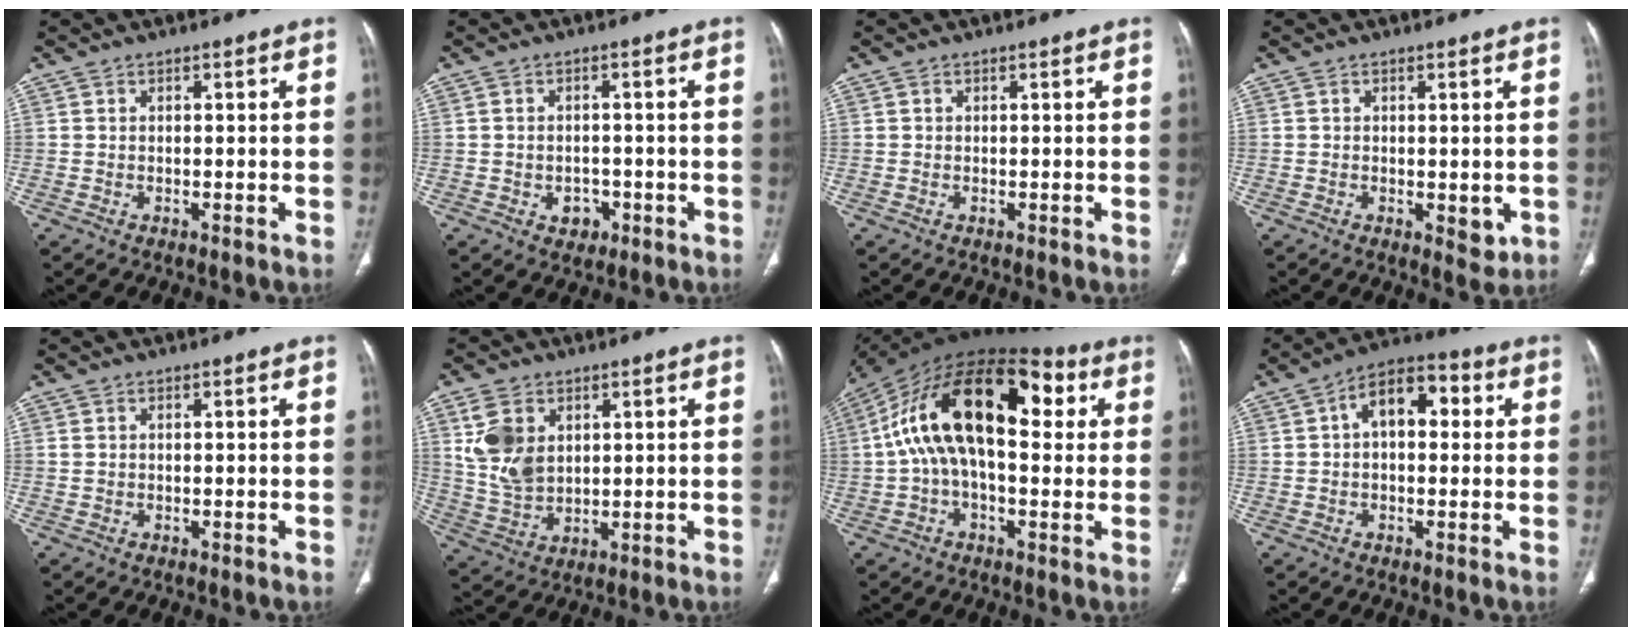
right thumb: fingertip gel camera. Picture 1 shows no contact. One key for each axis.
{"total": 3.5, "fx": -1.3, "fy": 2.8, "fz": 1.6, "tx": -0.006, "ty": 0.009, "tz": -0.012}
{"total": 0.0}
{"total": 3.4, "fx": -0.6, "fy": 1.8, "fz": 2.8, "tx": -0.025, "ty": -0.007, "tz": -0.003}
{"total": 0.7, "fx": 0.1, "fy": 0.5, "fz": 0.4, "tx": -0.008, "ty": 0.003, "tz": 0.005}
{"total": 9.8, "fx": 3.3, "fy": 6.7, "fz": 6.2, "tx": -0.113, "ty": -0.012, "tz": 0.078}
{"total": 23.1, "fx": 4.4, "fy": 12.0, "fz": 19.3, "tx": -0.328, "ty": 0.053, "tz": 0.058}
{"total": 9.8, "fx": 1.8, "fy": 5.8, "fz": 7.7, "tx": -0.099, "ty": 0.031, "tz": 0.019}